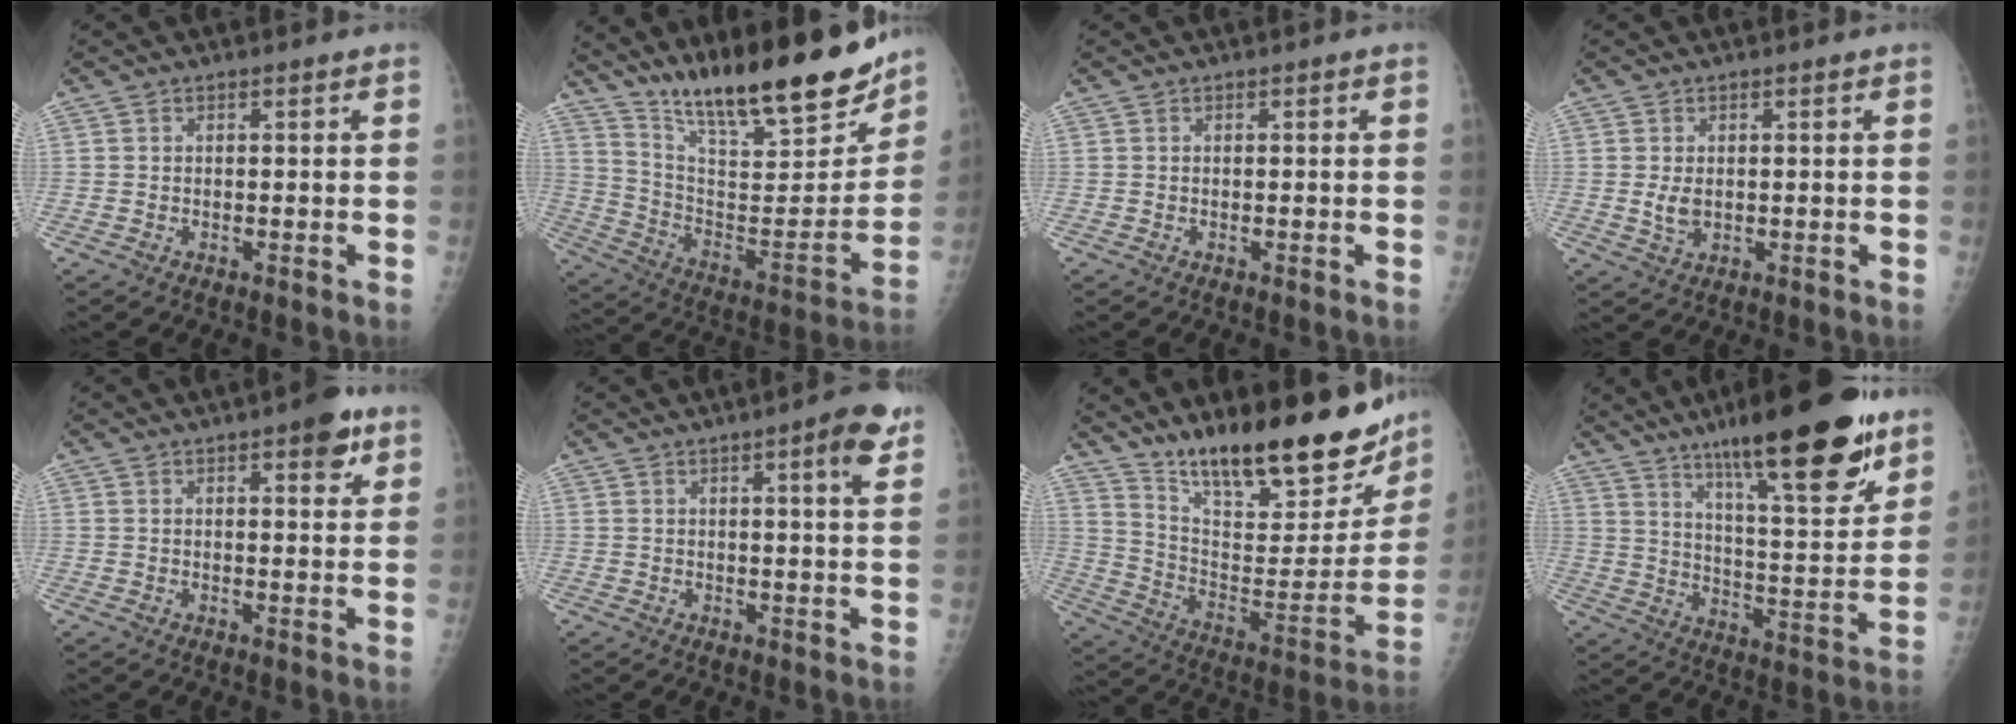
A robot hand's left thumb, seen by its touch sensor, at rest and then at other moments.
{"total": 25.3, "force": [19.6, 5.9, 14.9], "torque": [-0.207, -0.093, 0.317]}
{"total": 0.0}
{"total": 2.9, "force": [0.4, 1.8, 2.2], "torque": [-0.036, -0.008, 0.014]}
{"total": 5.7, "force": [3.3, 2.0, 4.3], "torque": [-0.041, -0.012, 0.036]}
{"total": 6.6, "force": [3.6, 0.8, 5.4], "torque": [-0.069, -0.015, 0.044]}
{"total": 28.0, "force": [20.7, 8.2, 16.9], "torque": [-0.227, -0.087, 0.316]}
{"total": 24.8, "force": [16.0, 5.6, 18.0], "torque": [-0.252, -0.067, 0.255]}